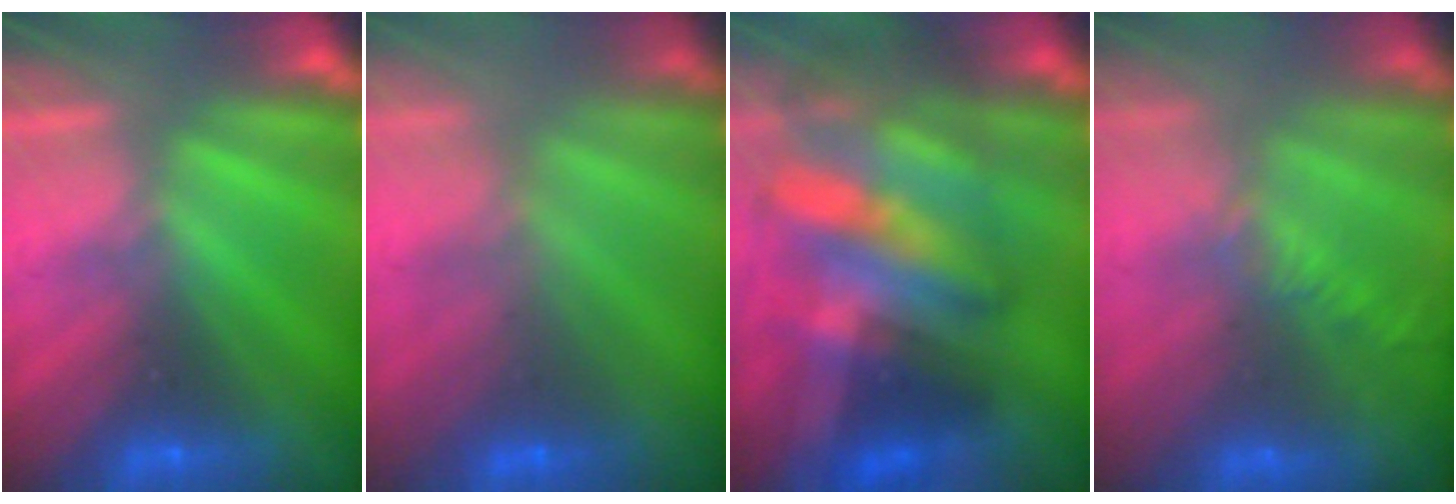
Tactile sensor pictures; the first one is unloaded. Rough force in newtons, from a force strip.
{"total": 3.7}
{"total": 7.1}
{"total": 7.7}